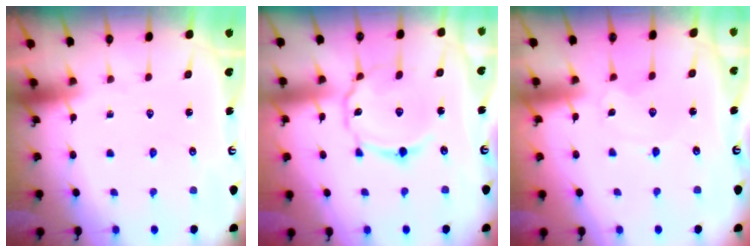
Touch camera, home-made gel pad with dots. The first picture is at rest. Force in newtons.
{"total": 10.2, "press": 10.2, "slide": 0.6}
{"total": 1.5, "press": 1.5, "slide": 0.2}